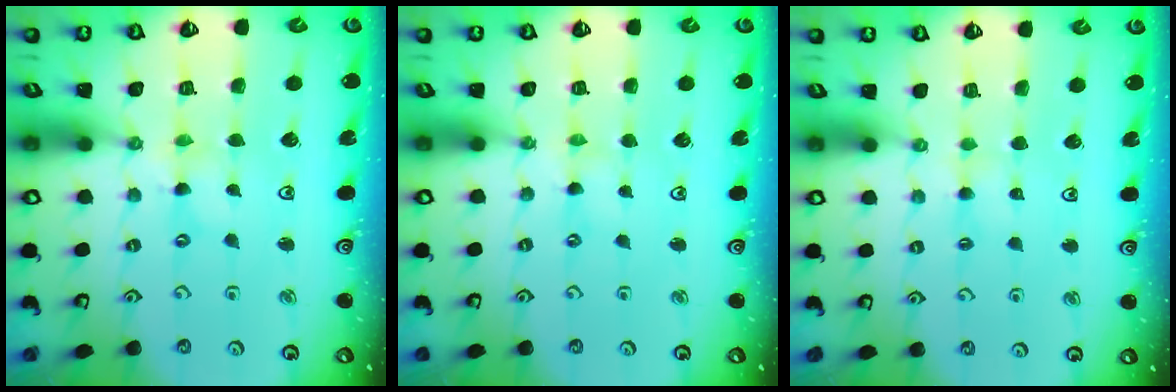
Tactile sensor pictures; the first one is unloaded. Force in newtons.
{"total": 1.1, "press": 1.0, "slide": 0.4}
{"total": 1.7, "press": 1.6, "slide": 0.4}